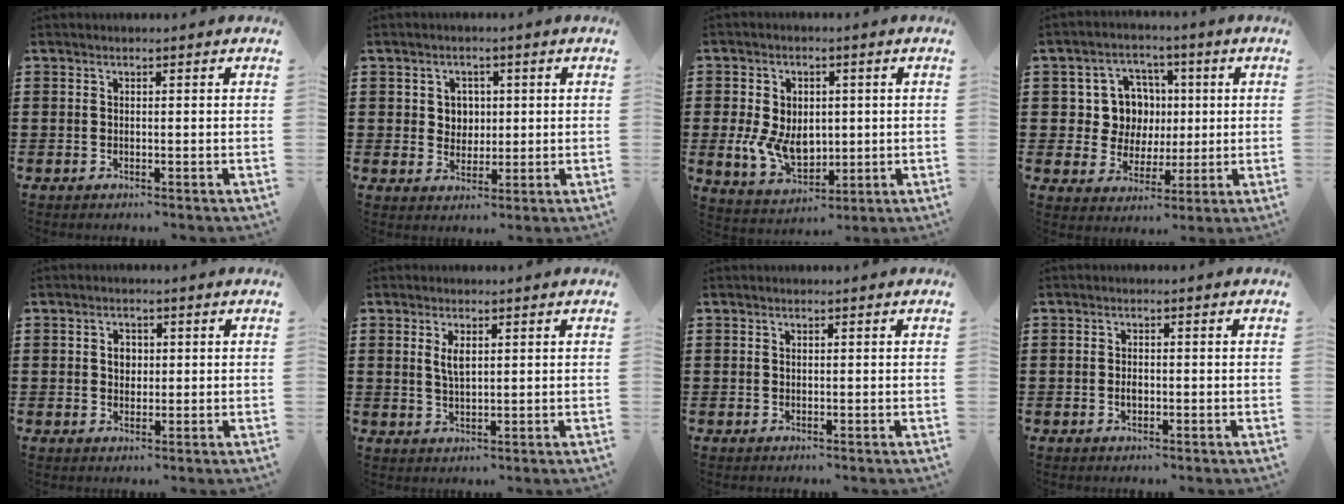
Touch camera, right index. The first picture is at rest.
{"total": 3.1, "force": [0.8, 2.9, 0.8], "torque": [-0.030, 0.008, 0.013]}
{"total": 8.2, "force": [-0.4, 6.0, 5.5], "torque": [-0.133, 0.009, -0.007]}
{"total": 8.7, "force": [1.3, 7.9, 3.5], "torque": [-0.087, 0.018, 0.026]}
{"total": 2.3, "force": [0.3, 1.8, 1.4], "torque": [-0.033, 0.009, 0.005]}
{"total": 3.0, "force": [1.0, 1.1, 2.5], "torque": [-0.054, 0.004, 0.017]}
{"total": 0.0}
{"total": 1.4, "force": [-0.2, 0.9, 1.1], "torque": [-0.022, 0.004, -0.004]}